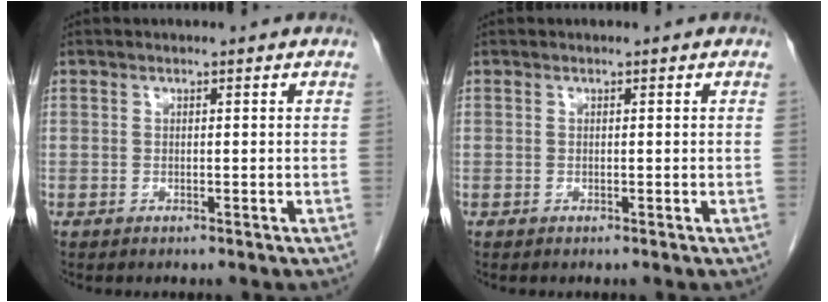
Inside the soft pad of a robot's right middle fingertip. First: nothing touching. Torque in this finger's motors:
{"motor_torque": [0.00, 0.00, 0.00, 0.00]}